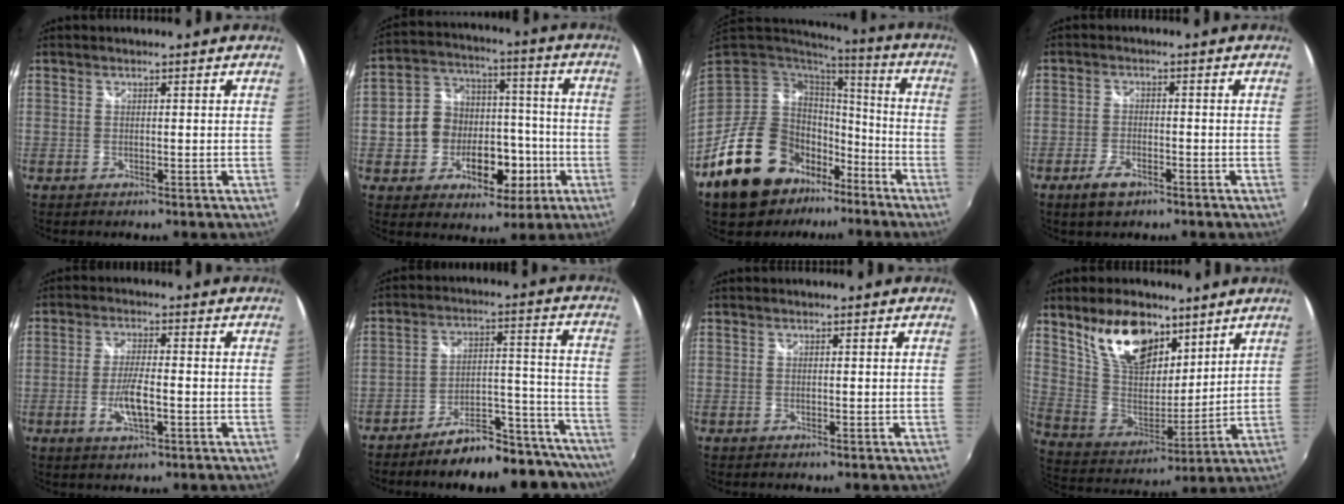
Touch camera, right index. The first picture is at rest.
{"total": 14.2, "force": [-3.9, 11.4, 7.5], "torque": [-0.159, 0.040, -0.051]}
{"total": 19.9, "force": [-11.7, 12.8, 9.7], "torque": [-0.209, 0.007, -0.181]}
{"total": 4.6, "force": [-3.0, 2.2, 2.6], "torque": [-0.068, -0.005, -0.054]}
{"total": 6.2, "force": [-2.0, 1.7, 5.6], "torque": [-0.113, -0.006, -0.034]}
{"total": 20.3, "force": [-18.5, 5.3, 6.6], "torque": [-0.080, 0.044, -0.235]}
{"total": 0.0}
{"total": 17.0, "force": [10.6, 9.0, 9.8], "torque": [-0.196, 0.011, 0.205]}